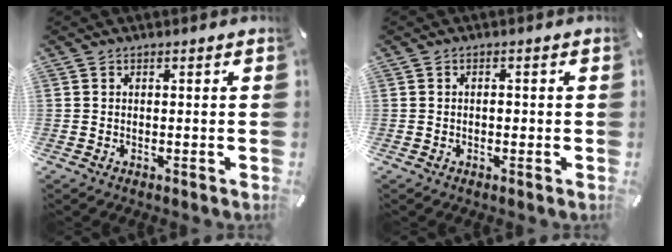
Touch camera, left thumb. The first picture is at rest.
{"total": 1.1, "force": [-0.2, 0.7, 0.8], "torque": [-0.017, 0.001, -0.005]}